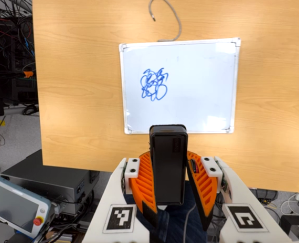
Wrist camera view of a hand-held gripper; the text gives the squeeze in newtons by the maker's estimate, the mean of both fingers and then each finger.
{"total": 7.4, "left": 6.7, "right": 8.1}